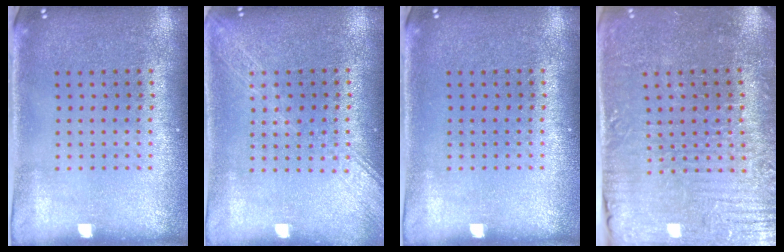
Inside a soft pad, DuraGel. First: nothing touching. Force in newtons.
{"total": 1.7, "press": 1.7, "slide": 0.2}
{"total": 0.0}
{"total": 4.0, "press": 3.9, "slide": 0.6}